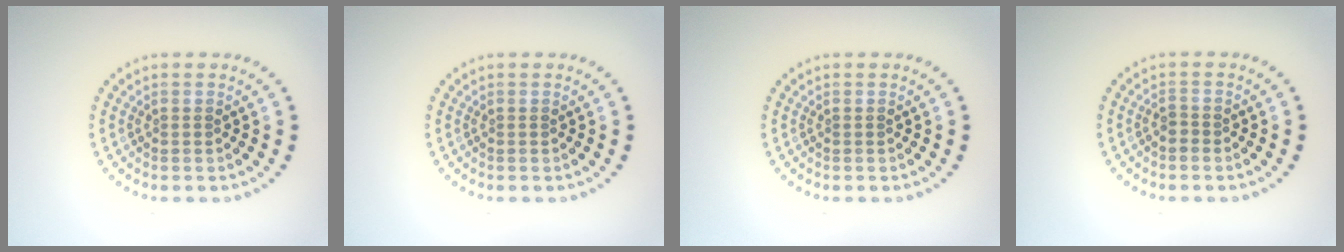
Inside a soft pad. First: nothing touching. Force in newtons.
{"total": 0.0}
{"total": 0.0}
{"total": 0.8, "press": 0.5, "slide": 0.6}